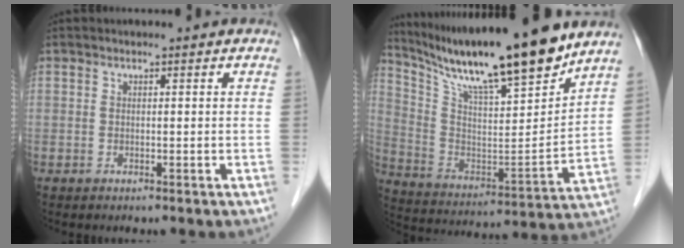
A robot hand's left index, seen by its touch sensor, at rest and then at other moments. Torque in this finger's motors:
{"motor_torque": [0.43, -0.55, 0.37, 0.12]}